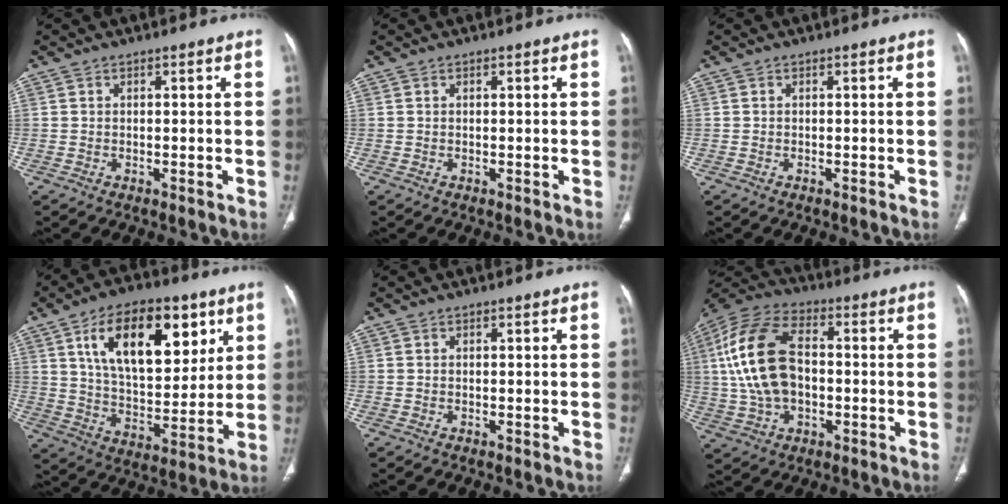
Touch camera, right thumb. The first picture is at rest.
{"total": 0.0}
{"total": 0.0}
{"total": 20.7, "force": [8.8, 10.8, 15.4], "torque": [-0.200, -0.033, 0.152]}
{"total": 0.0}
{"total": 17.4, "force": [0.5, 10.6, 13.8], "torque": [-0.275, 0.026, 0.006]}